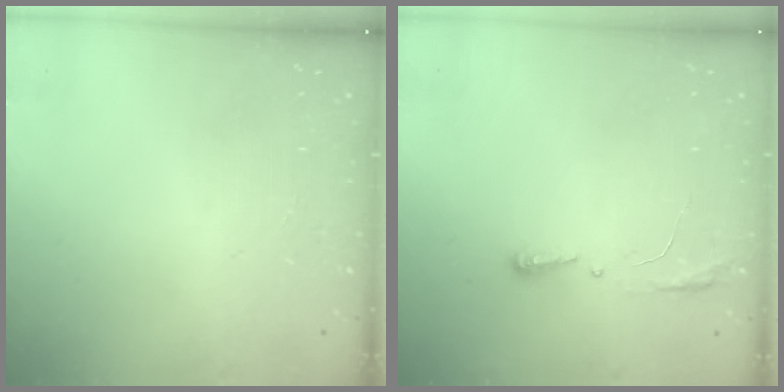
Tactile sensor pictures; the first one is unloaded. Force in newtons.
{"total": 4.1, "press": 3.9, "slide": 1.2}